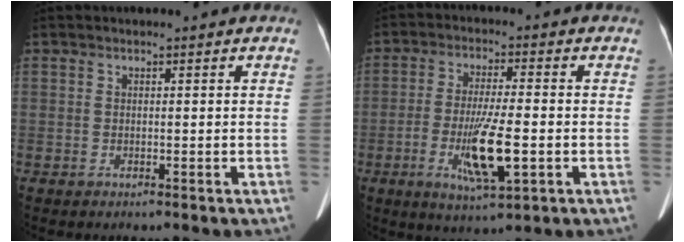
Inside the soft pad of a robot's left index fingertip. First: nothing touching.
{"total": 9.6, "force": [-2.7, 1.5, 9.1], "torque": [-0.174, -0.018, -0.045]}